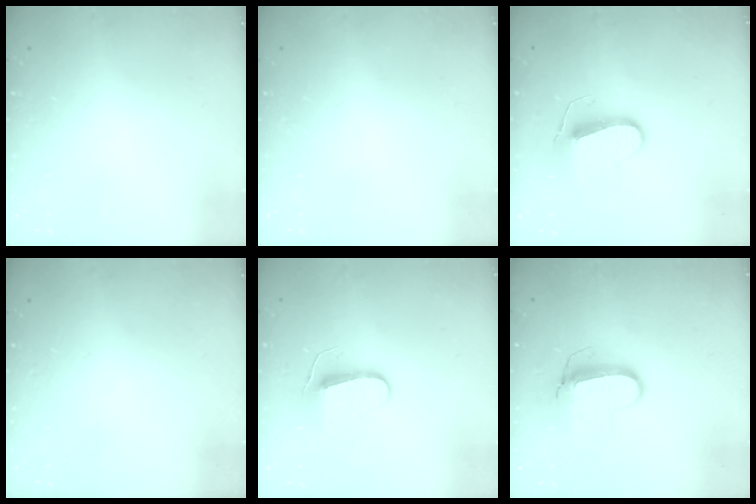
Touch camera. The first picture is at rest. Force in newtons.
{"total": 0.0}
{"total": 10.0, "press": 10.0, "slide": 0.6}
{"total": 0.0}
{"total": 9.6, "press": 9.5, "slide": 0.7}
{"total": 8.9, "press": 8.8, "slide": 1.0}